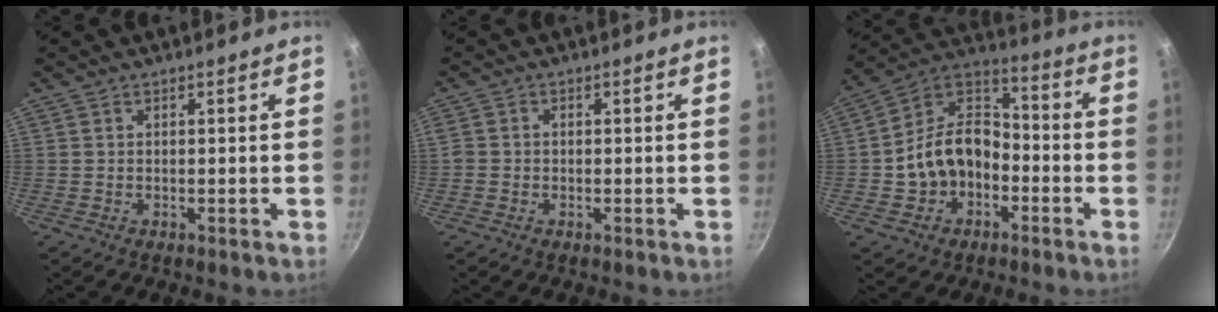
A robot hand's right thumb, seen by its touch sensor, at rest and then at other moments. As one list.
[{"total": 1.7, "force": [-0.5, 1.5, 0.7], "torque": [-0.013, 0.003, -0.013]}, {"total": 14.6, "force": [-3.9, 11.0, 8.7], "torque": [-0.126, 0.057, -0.083]}]